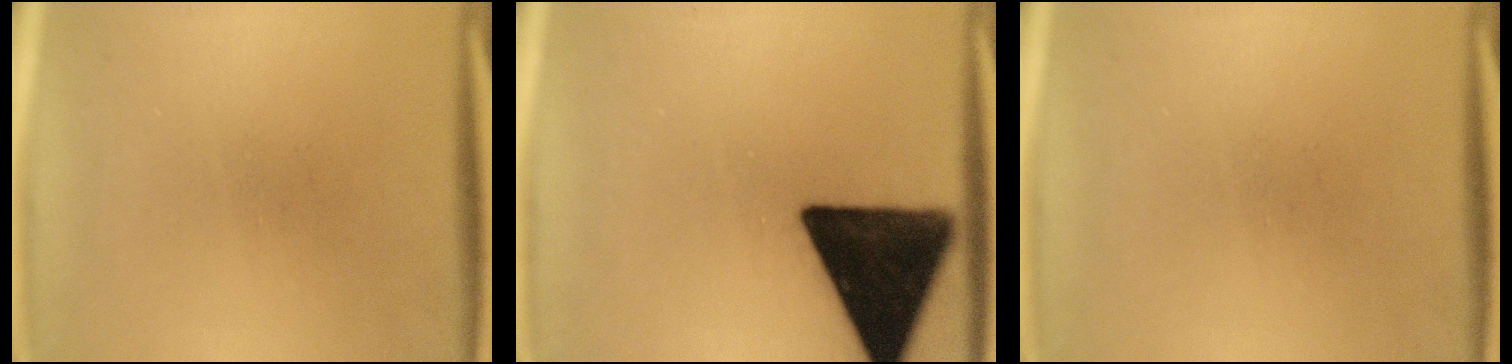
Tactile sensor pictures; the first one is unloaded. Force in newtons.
{"total": 18.8}
{"total": 0.0}